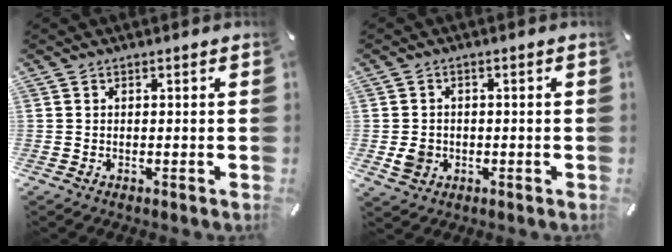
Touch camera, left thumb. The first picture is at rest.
{"total": 4.1, "force": [-0.8, 3.7, 1.7], "torque": [-0.019, -0.003, -0.017]}